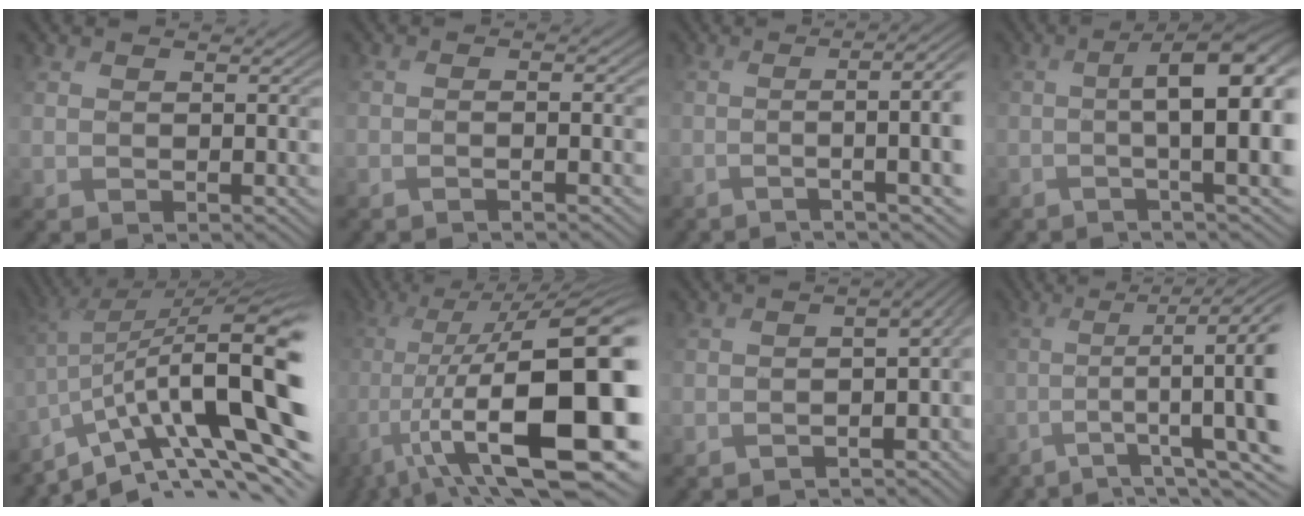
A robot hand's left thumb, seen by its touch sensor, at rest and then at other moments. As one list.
[{"total": 3.7, "force": [-1.2, 1.1, 3.3], "torque": [-0.039, -0.006, -0.024]}, {"total": 9.2, "force": [-0.7, 2.0, 9.0], "torque": [-0.111, -0.009, 0.009]}, {"total": 12.5, "force": [-1.2, 3.3, 12.0], "torque": [-0.141, -0.006, -0.007]}, {"total": 16.1, "force": [-4.6, 5.3, 14.6], "torque": [-0.233, 0.000, -0.076]}, {"total": 18.2, "force": [-4.0, 8.5, 15.6], "torque": [-0.287, -0.021, -0.070]}, {"total": 5.2, "force": [-2.8, 1.3, 4.1], "torque": [-0.040, -0.008, -0.040]}, {"total": 11.3, "force": [-2.7, 3.8, 10.3], "torque": [-0.175, -0.016, -0.023]}]